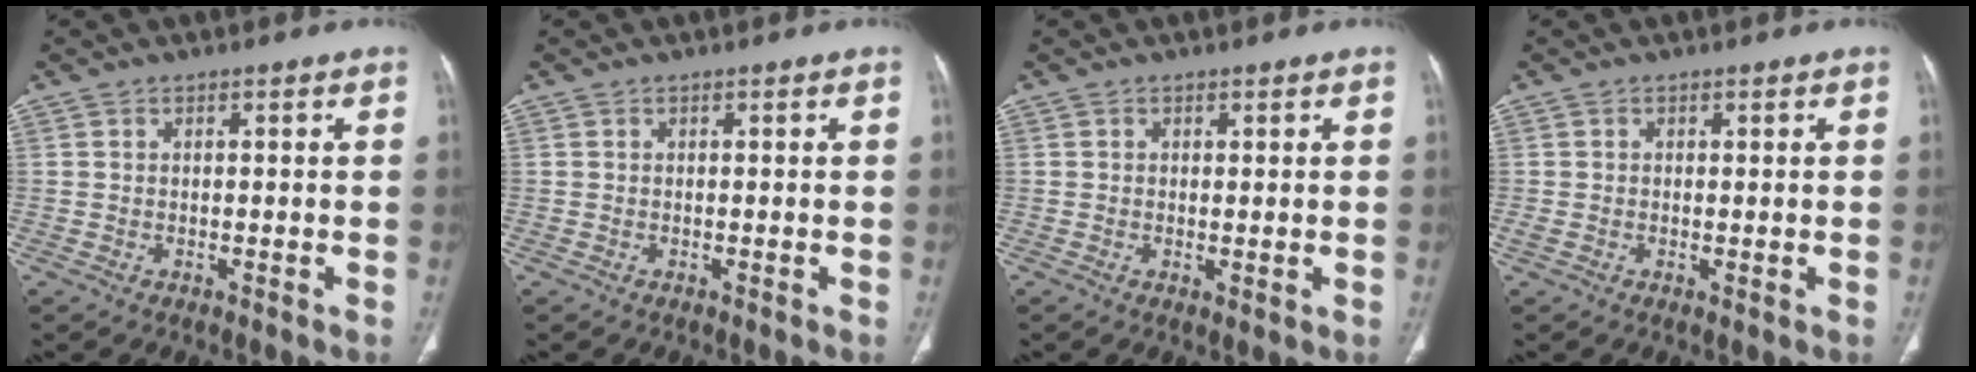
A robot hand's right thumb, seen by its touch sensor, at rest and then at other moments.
{"total": 0.0}
{"total": 1.0, "force": [0.1, 0.4, 0.9], "torque": [-0.023, -0.007, 0.004]}
{"total": 1.1, "force": [0.0, 0.6, 0.9], "torque": [-0.023, -0.005, 0.000]}